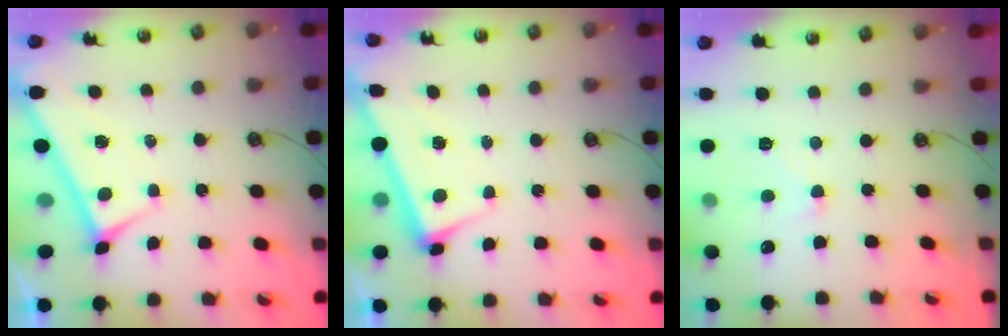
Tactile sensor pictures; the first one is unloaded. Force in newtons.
{"total": 2.9, "press": 2.9, "slide": 0.4}
{"total": 1.6, "press": 1.5, "slide": 0.5}